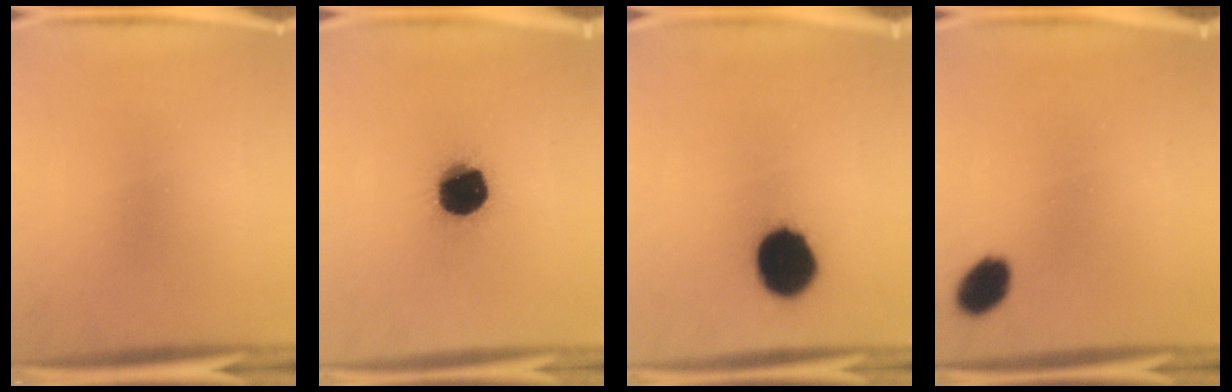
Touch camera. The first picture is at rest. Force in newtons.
{"total": 19.0}
{"total": 13.3}
{"total": 6.4}